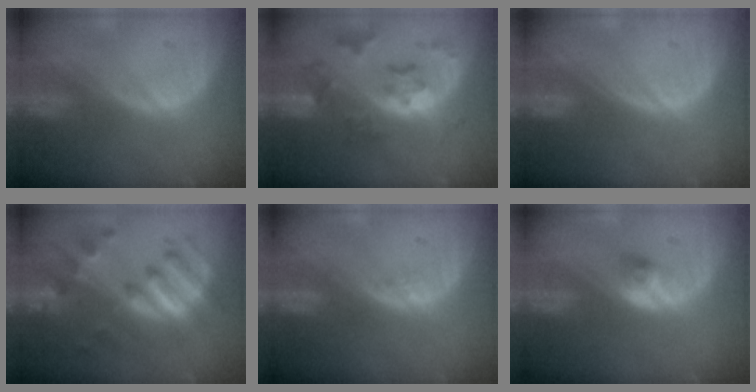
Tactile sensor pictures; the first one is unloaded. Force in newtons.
{"total": 7.2, "press": 6.5, "slide": 3.1}
{"total": 0.0}
{"total": 8.4, "press": 8.4, "slide": 0.3}
{"total": 0.6, "press": 0.6, "slide": 0.1}
{"total": 2.3, "press": 2.2, "slide": 0.7}